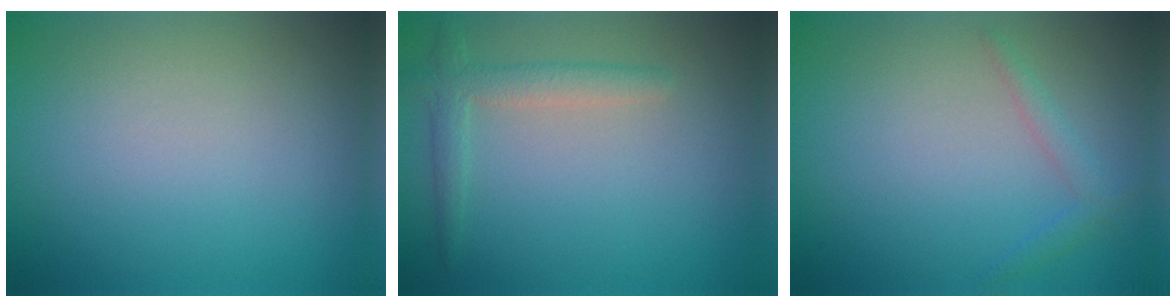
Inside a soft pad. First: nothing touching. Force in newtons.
{"total": 2.3, "press": 2.3, "slide": 0.2}
{"total": 1.4, "press": 1.4, "slide": 0.1}